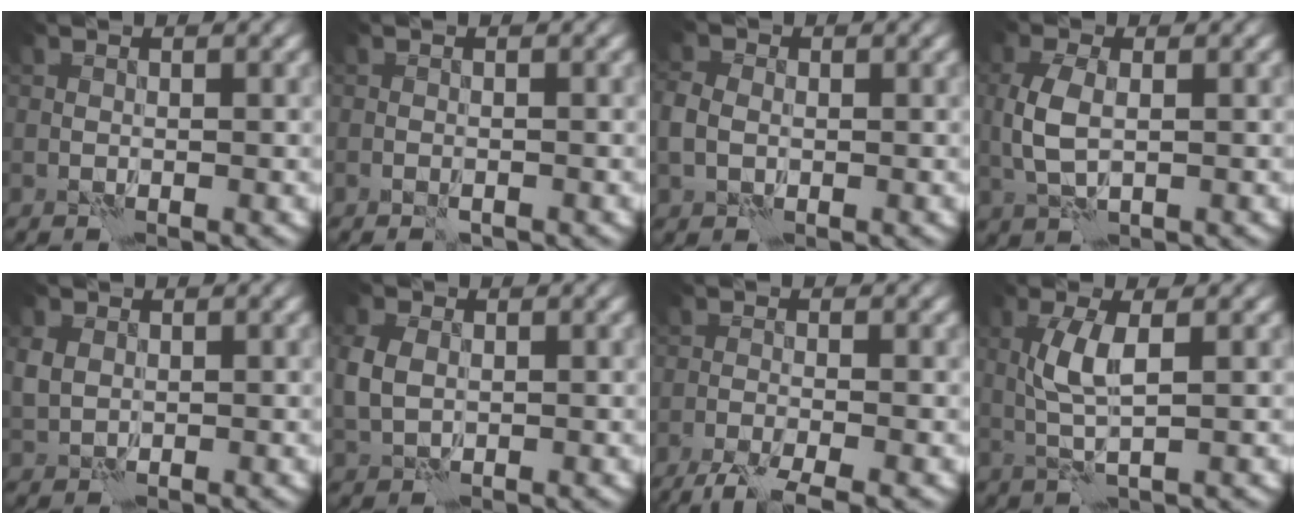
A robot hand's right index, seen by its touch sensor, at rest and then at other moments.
{"total": 0.9, "force": [-0.7, 0.3, 0.6], "torque": [-0.011, -0.001, -0.013]}
{"total": 2.8, "force": [-0.2, 2.3, 1.6], "torque": [-0.042, 0.000, -0.008]}
{"total": 3.7, "force": [0.2, 2.1, 3.1], "torque": [-0.080, -0.001, 0.004]}
{"total": 2.2, "force": [0.5, 1.8, 1.2], "torque": [-0.033, -0.001, 0.007]}
{"total": 3.5, "force": [0.3, 2.6, 2.3], "torque": [-0.064, 0.000, 0.006]}
{"total": 4.8, "force": [-3.8, 0.5, 2.9], "torque": [-0.054, -0.015, -0.074]}
{"total": 3.4, "force": [0.6, 0.8, 3.3], "torque": [-0.079, 0.003, 0.011]}